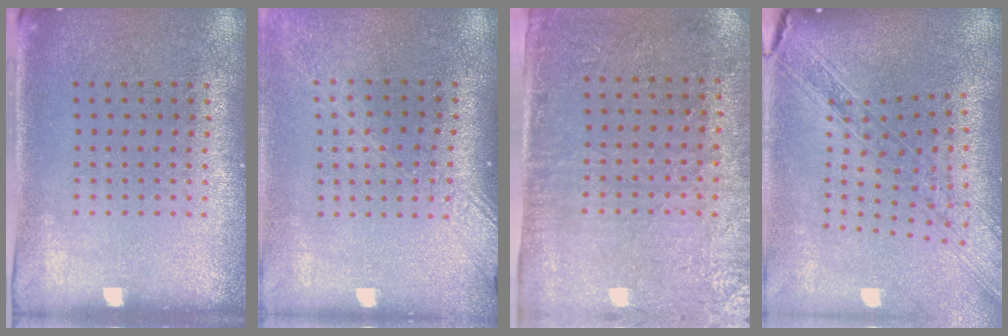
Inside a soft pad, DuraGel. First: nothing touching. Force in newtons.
{"total": 1.8, "press": 1.4, "slide": 1.0}
{"total": 2.8, "press": 2.4, "slide": 1.4}
{"total": 2.2, "press": 1.9, "slide": 1.1}